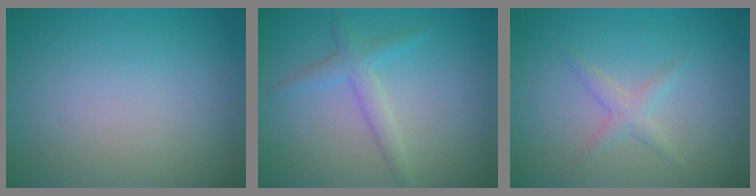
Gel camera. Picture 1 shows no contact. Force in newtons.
{"total": 2.2, "press": 2.2, "slide": 0.1}
{"total": 1.6, "press": 1.6, "slide": 0.1}